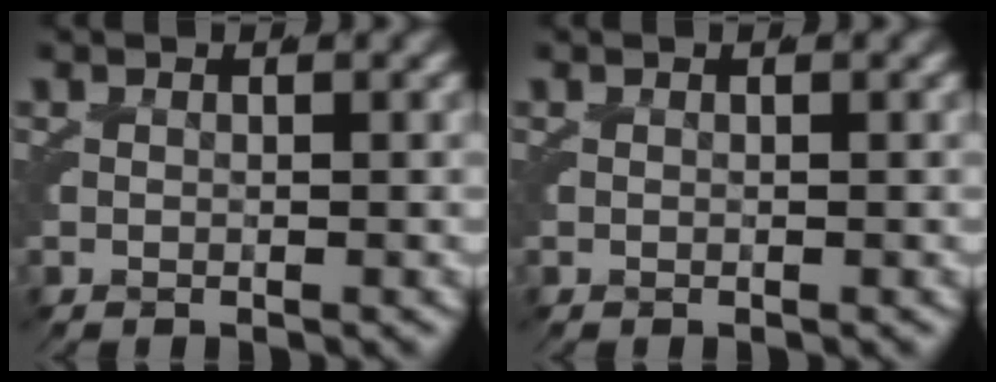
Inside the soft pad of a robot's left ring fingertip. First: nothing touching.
{"total": 0.0}